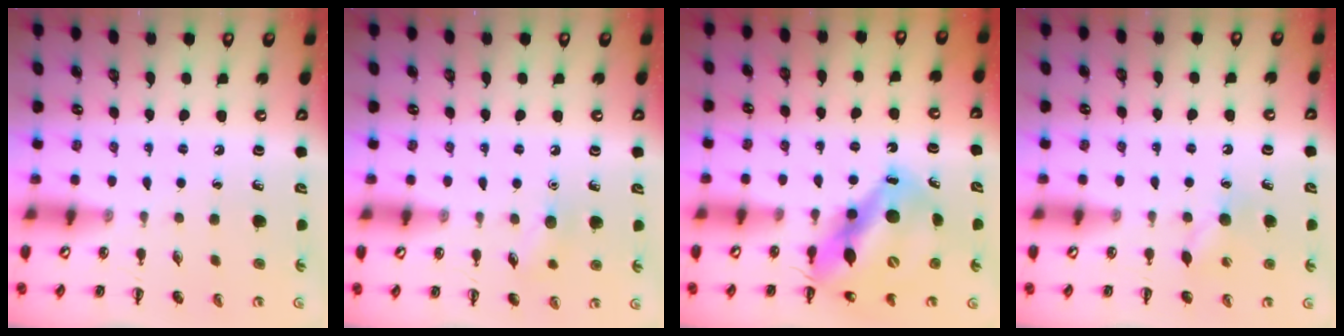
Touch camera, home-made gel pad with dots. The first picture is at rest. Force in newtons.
{"total": 7.1, "press": 6.9, "slide": 1.9}
{"total": 13.4, "press": 12.9, "slide": 3.8}
{"total": 6.5, "press": 6.3, "slide": 1.6}